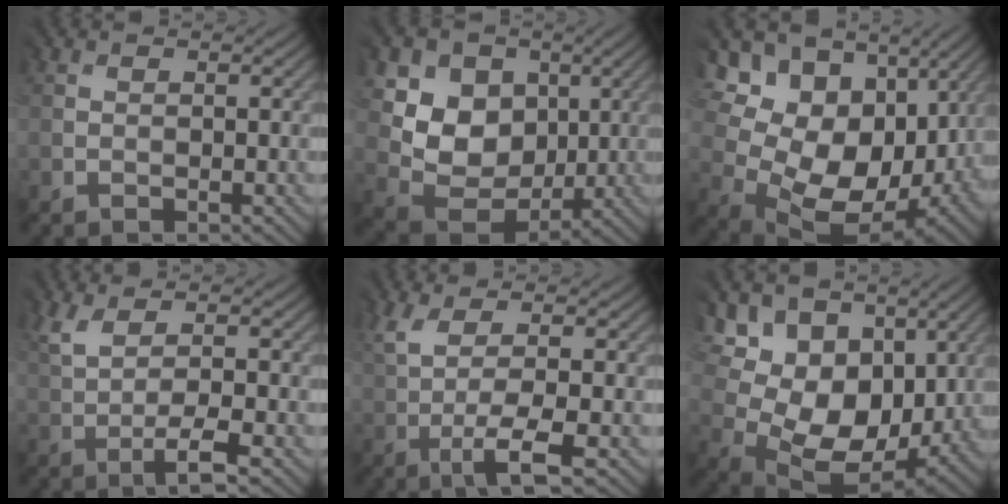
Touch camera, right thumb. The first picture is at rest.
{"total": 9.8, "force": [3.3, 7.9, 4.7], "torque": [-0.120, -0.006, 0.050]}
{"total": 17.9, "force": [2.2, 12.7, 12.4], "torque": [-0.214, -0.017, 0.087]}
{"total": 4.1, "force": [0.4, 0.6, 4.0], "torque": [-0.087, 0.005, 0.007]}
{"total": 6.2, "force": [0.0, 1.4, 6.0], "torque": [-0.129, 0.011, -0.003]}
{"total": 15.1, "force": [4.1, 10.7, 9.9], "torque": [-0.199, -0.005, 0.097]}